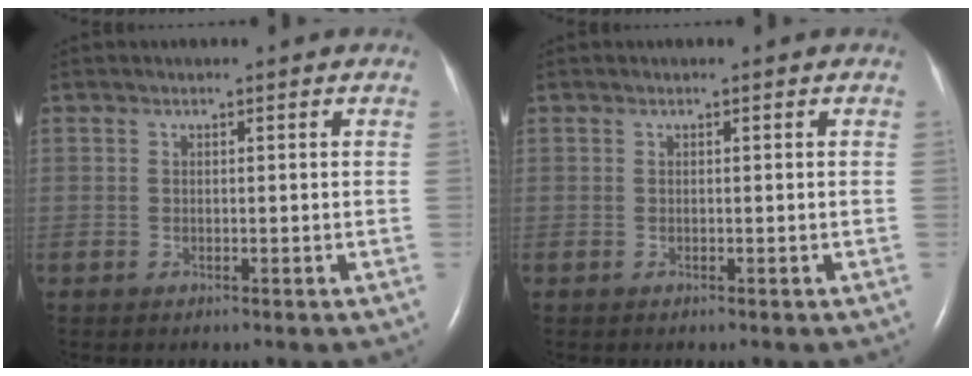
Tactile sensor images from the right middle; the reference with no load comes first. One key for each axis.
{"total": 0.0}